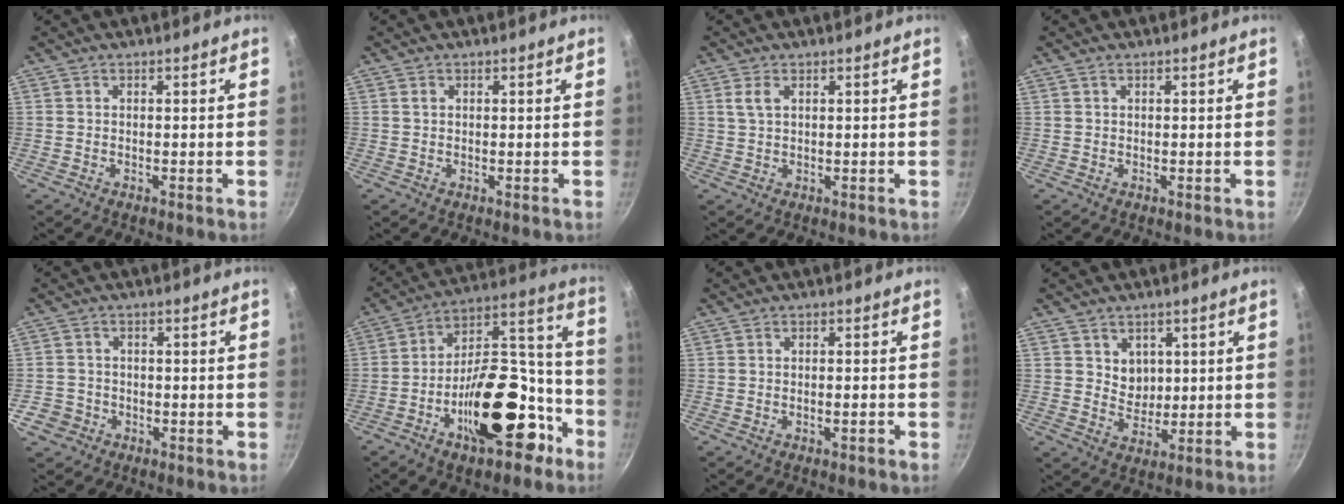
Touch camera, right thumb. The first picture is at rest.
{"total": 0.5, "force": [0.3, 0.3, 0.3], "torque": [-0.006, -0.002, 0.005]}
{"total": 2.4, "force": [1.0, 1.1, 1.9], "torque": [-0.038, -0.003, 0.022]}
{"total": 0.6, "force": [0.4, 0.2, 0.4], "torque": [-0.008, 0.002, 0.008]}
{"total": 4.2, "force": [-1.8, 3.8, 0.5], "torque": [0.004, 0.025, -0.029]}
{"total": 23.9, "force": [-10.6, 12.5, 17.3], "torque": [-0.214, 0.097, -0.164]}
{"total": 1.4, "force": [-0.8, 0.3, 1.2], "torque": [-0.019, 0.006, -0.013]}
{"total": 5.0, "force": [1.6, 4.3, 1.8], "torque": [-0.007, -0.016, 0.033]}